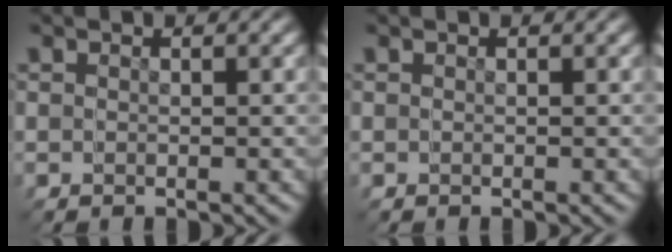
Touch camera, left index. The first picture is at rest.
{"total": 0.0}